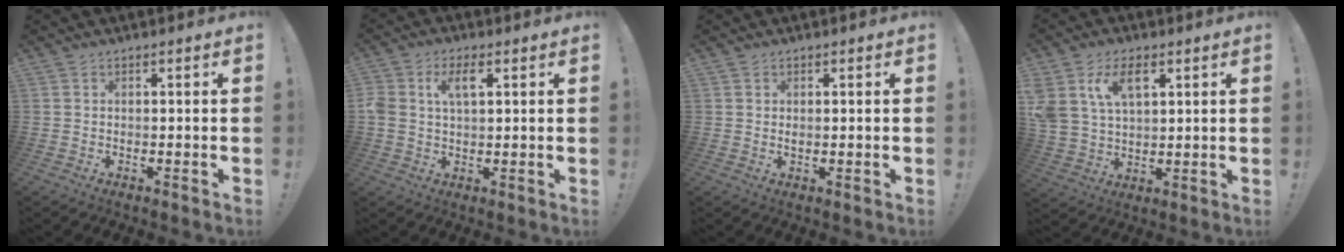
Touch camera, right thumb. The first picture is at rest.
{"total": 5.9, "force": [2.0, 3.3, 4.5], "torque": [-0.082, 0.007, 0.034]}
{"total": 0.7, "force": [0.3, 0.5, 0.4], "torque": [-0.001, -0.002, 0.004]}
{"total": 10.7, "force": [5.2, 6.7, 6.6], "torque": [-0.145, -0.010, 0.100]}